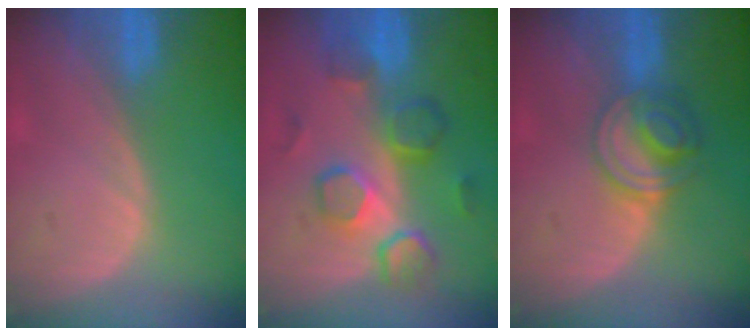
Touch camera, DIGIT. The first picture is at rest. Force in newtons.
{"total": 8.3, "press": 8.2, "slide": 1.4}
{"total": 5.6, "press": 5.6, "slide": 0.6}